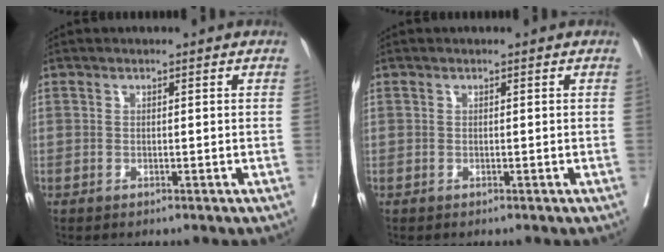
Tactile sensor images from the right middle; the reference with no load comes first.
{"total": 0.0}